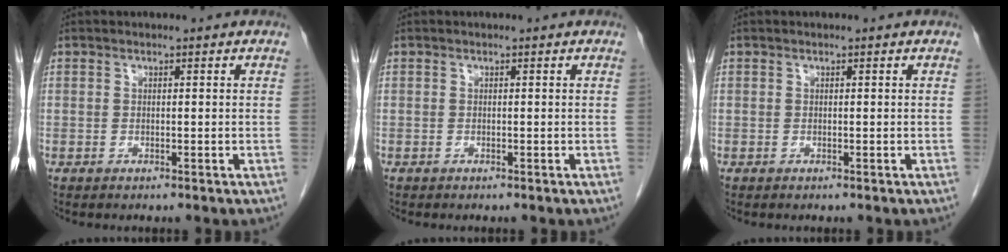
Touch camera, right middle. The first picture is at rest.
{"total": 0.0}
{"total": 0.0}